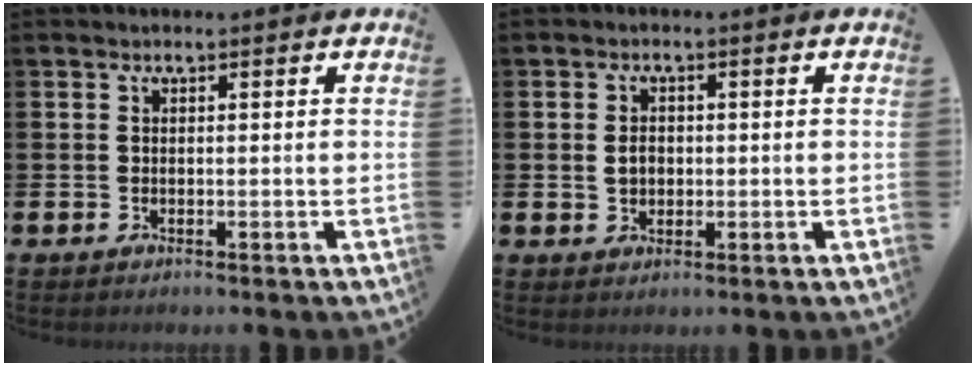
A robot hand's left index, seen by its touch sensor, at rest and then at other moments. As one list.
[{"total": 2.2, "force": [0.1, 1.8, 1.3], "torque": [-0.015, 0.003, -0.003]}]